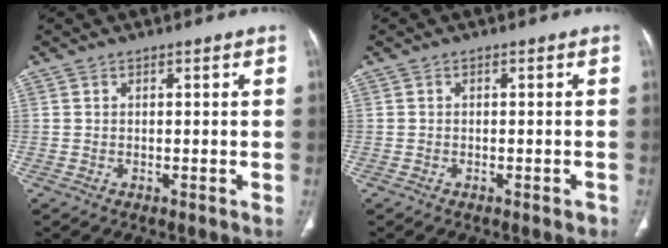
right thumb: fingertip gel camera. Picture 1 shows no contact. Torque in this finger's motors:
{"motor_torque": [0.28, 0.14, 0.23, 0.07, 0.05]}